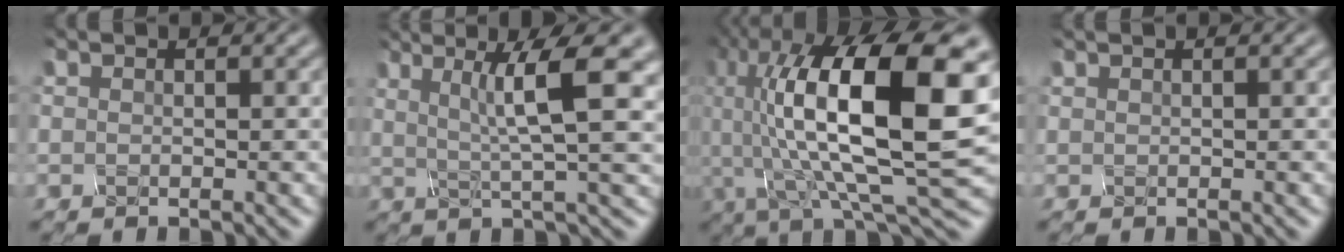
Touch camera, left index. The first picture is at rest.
{"total": 7.6, "force": [1.9, 1.0, 7.3], "torque": [-0.136, 0.011, 0.050]}
{"total": 16.1, "force": [0.4, 6.0, 15.0], "torque": [-0.265, 0.019, 0.007]}
{"total": 0.9, "force": [0.5, 0.4, 0.6], "torque": [0.000, 0.006, -0.002]}